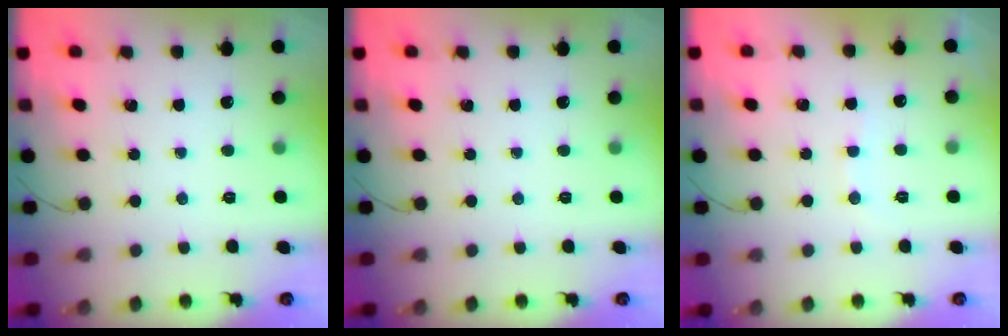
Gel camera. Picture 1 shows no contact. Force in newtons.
{"total": 0.0}
{"total": 5.8, "press": 5.8, "slide": 0.8}